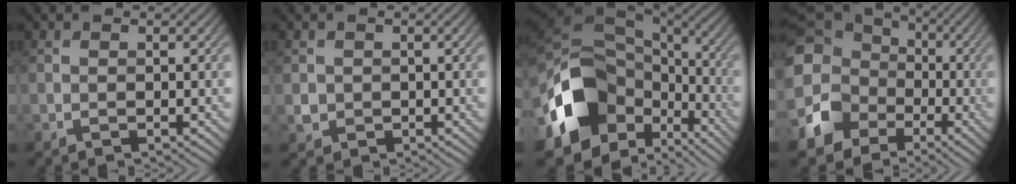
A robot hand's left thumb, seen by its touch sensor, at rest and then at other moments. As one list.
[{"total": 1.6, "force": [0.1, 1.6, 0.4], "torque": [-0.012, -0.003, 0.001]}, {"total": 16.6, "force": [-5.5, 11.9, 10.2], "torque": [-0.230, -0.038, -0.086]}, {"total": 14.5, "force": [-2.8, 12.6, 6.7], "torque": [-0.199, -0.041, -0.066]}]